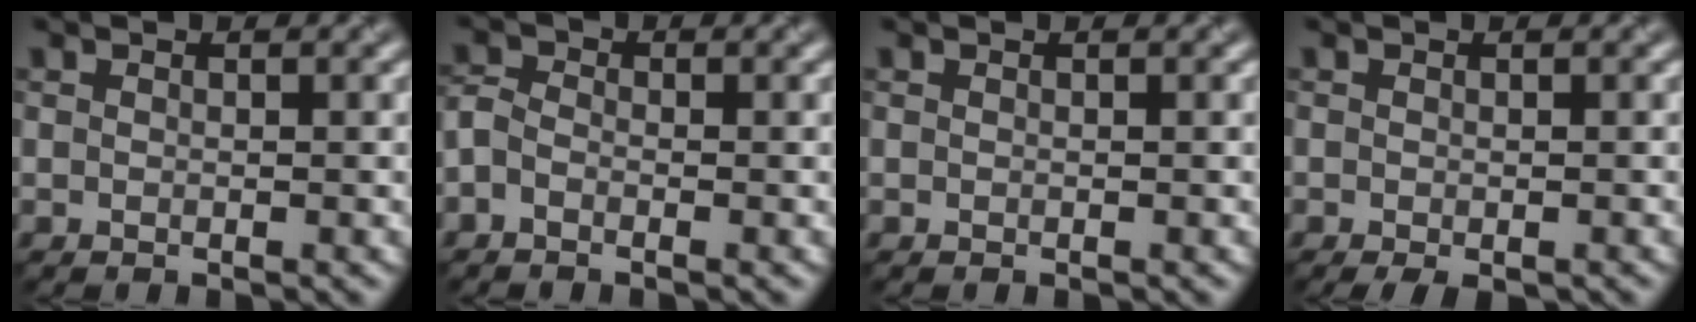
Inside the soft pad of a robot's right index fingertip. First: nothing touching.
{"total": 1.8, "force": [-0.9, 1.1, 1.0], "torque": [-0.023, 0.000, -0.025]}
{"total": 0.0}
{"total": 1.8, "force": [-1.1, 0.6, 1.2], "torque": [-0.021, -0.004, -0.012]}